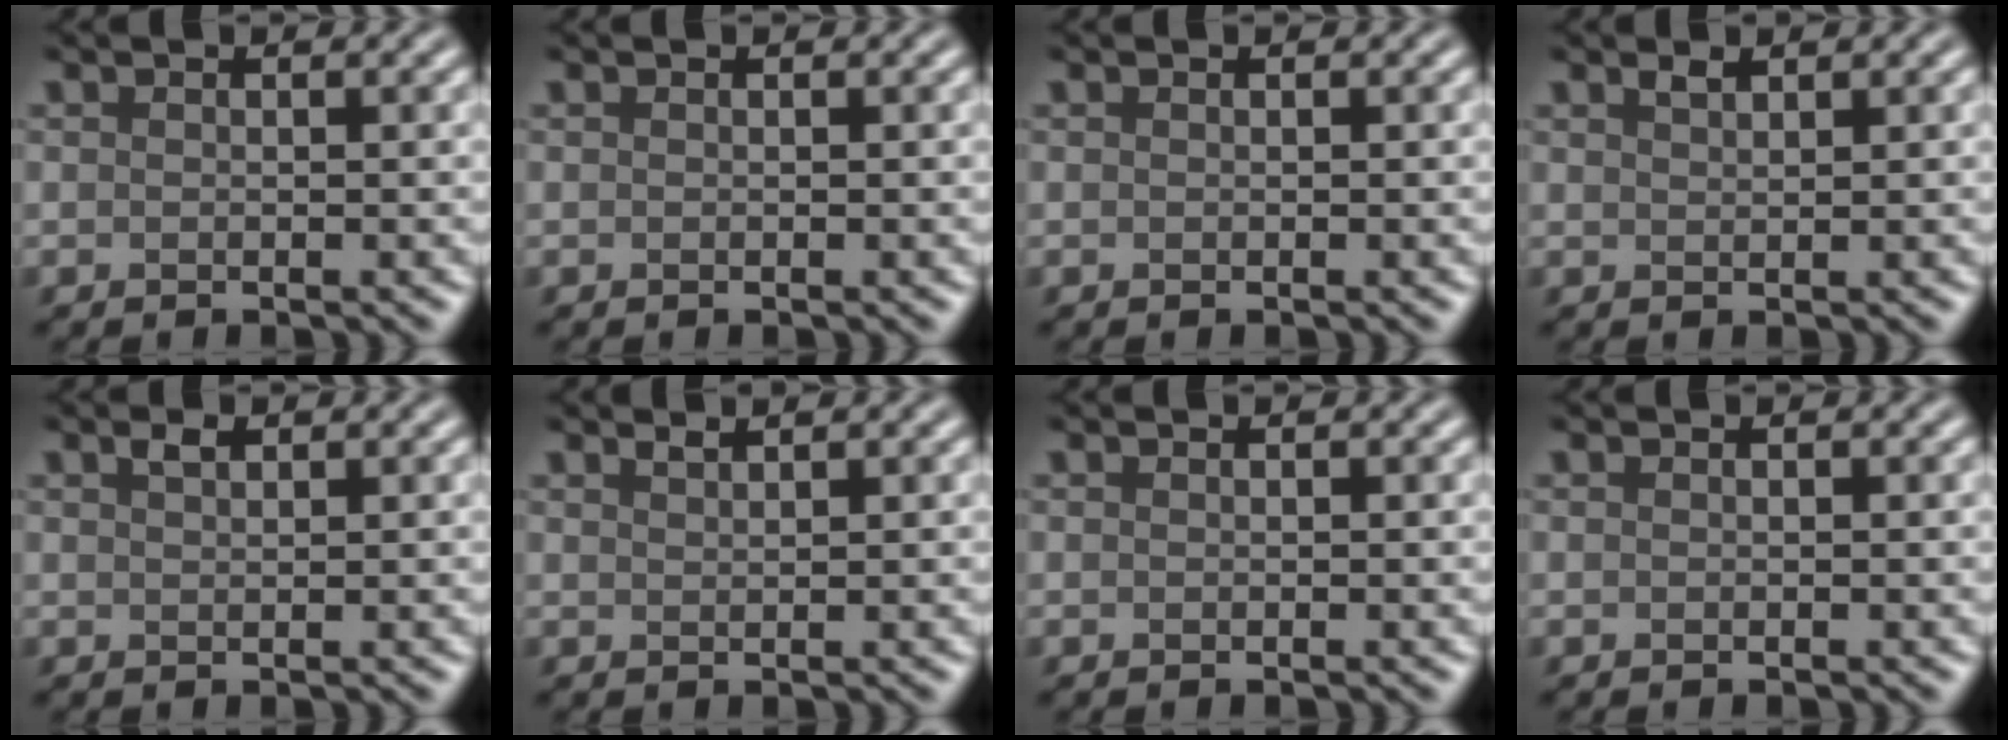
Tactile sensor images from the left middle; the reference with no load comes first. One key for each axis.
{"total": 0.0}
{"total": 0.0}
{"total": 0.8, "fx": 0.8, "fy": 0.1, "fz": 0.3, "tx": -0.010, "ty": 0.004, "tz": 0.017}
{"total": 1.0, "fx": 0.8, "fy": 0.3, "fz": 0.6, "tx": -0.015, "ty": 0.006, "tz": 0.015}
{"total": 0.7, "fx": 0.7, "fy": -0.2, "fz": 0.1, "tx": -0.005, "ty": 0.002, "tz": 0.018}
{"total": 0.0}
{"total": 0.0}